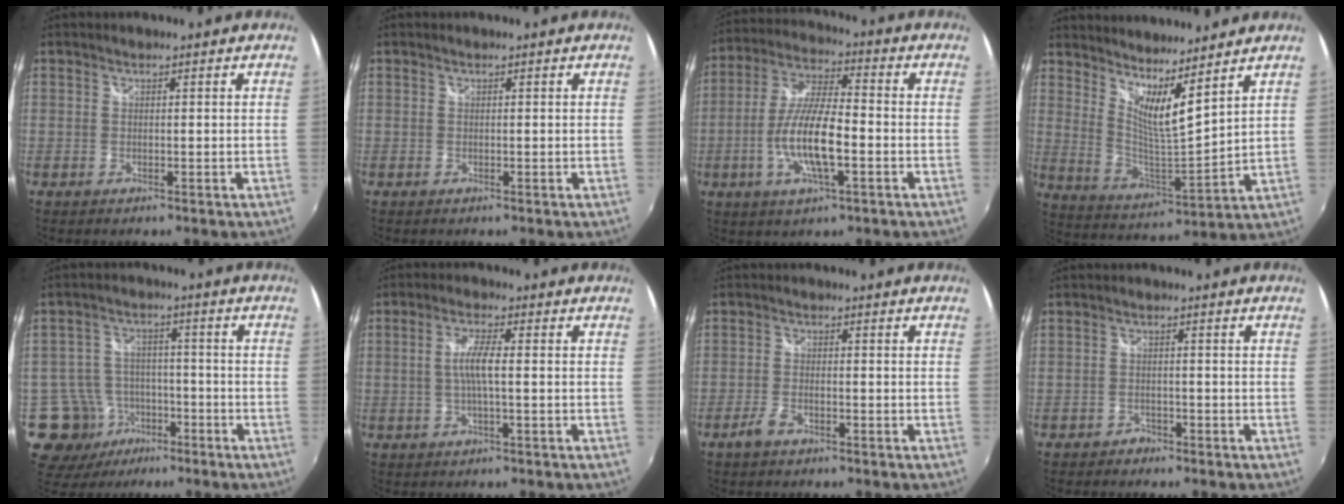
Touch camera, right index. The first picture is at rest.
{"total": 0.0}
{"total": 12.1, "force": [-3.6, 3.2, 11.1], "torque": [-0.228, -0.002, -0.068]}
{"total": 10.9, "force": [8.5, 0.8, 6.9], "torque": [-0.105, -0.019, 0.149]}
{"total": 11.2, "force": [-5.7, 9.2, 3.0], "torque": [-0.084, 0.016, -0.079]}
{"total": 4.4, "force": [-0.3, 0.3, 4.4], "torque": [-0.084, 0.001, -0.003]}
{"total": 3.2, "force": [-2.4, 1.1, 1.9], "torque": [-0.054, -0.001, -0.048]}
{"total": 2.2, "force": [-1.8, 1.2, 0.2], "torque": [-0.008, 0.002, -0.030]}